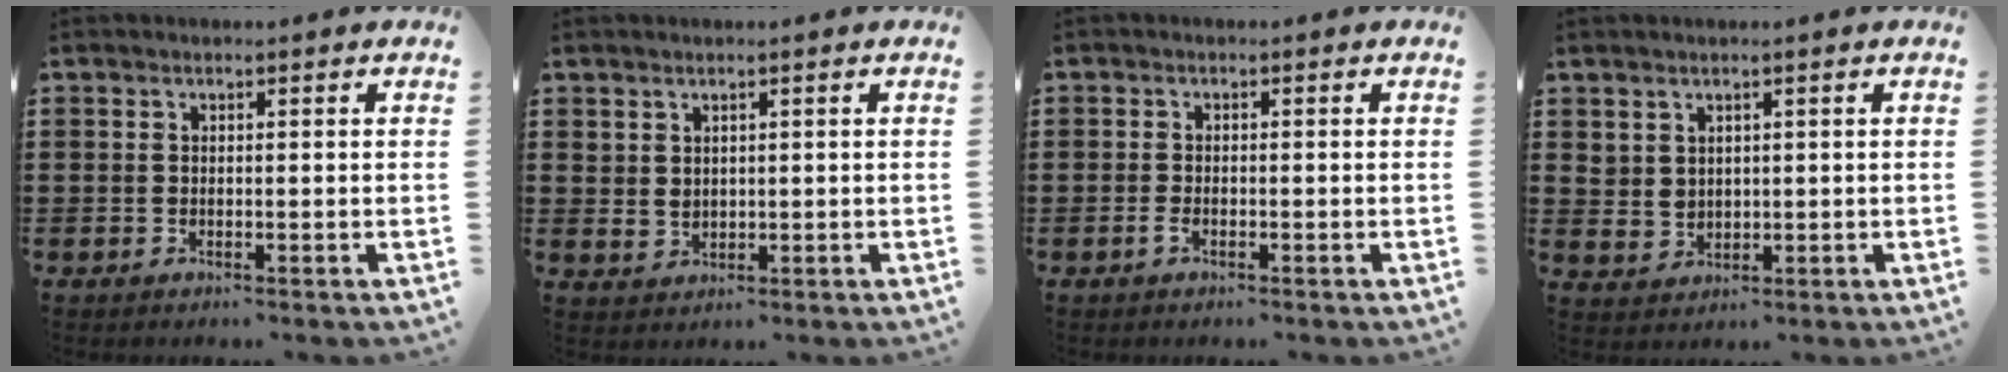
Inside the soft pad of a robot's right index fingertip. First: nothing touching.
{"total": 1.9, "force": [1.3, 1.3, 0.5], "torque": [-0.016, 0.004, 0.026]}
{"total": 1.2, "force": [-0.7, 0.4, 0.9], "torque": [-0.025, -0.005, -0.015]}
{"total": 2.5, "force": [1.6, 1.9, 0.6], "torque": [-0.021, 0.007, 0.032]}